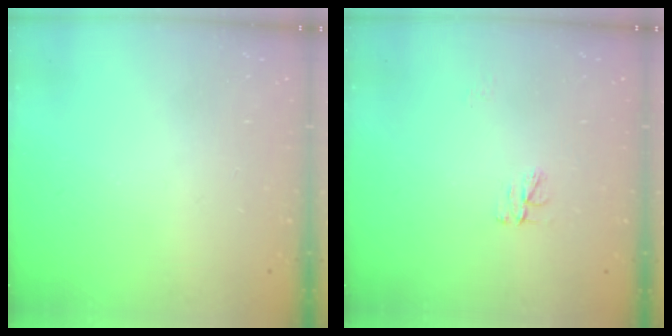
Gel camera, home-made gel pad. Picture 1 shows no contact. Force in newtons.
{"total": 3.9, "press": 3.9, "slide": 0.2}